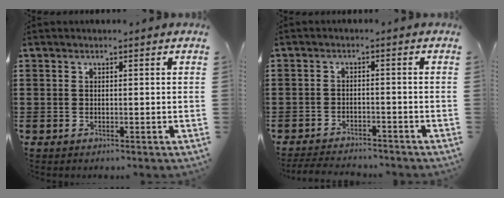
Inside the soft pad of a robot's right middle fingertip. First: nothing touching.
{"total": 3.2, "force": [-3.1, 0.3, 0.4], "torque": [-0.010, 0.000, -0.065]}